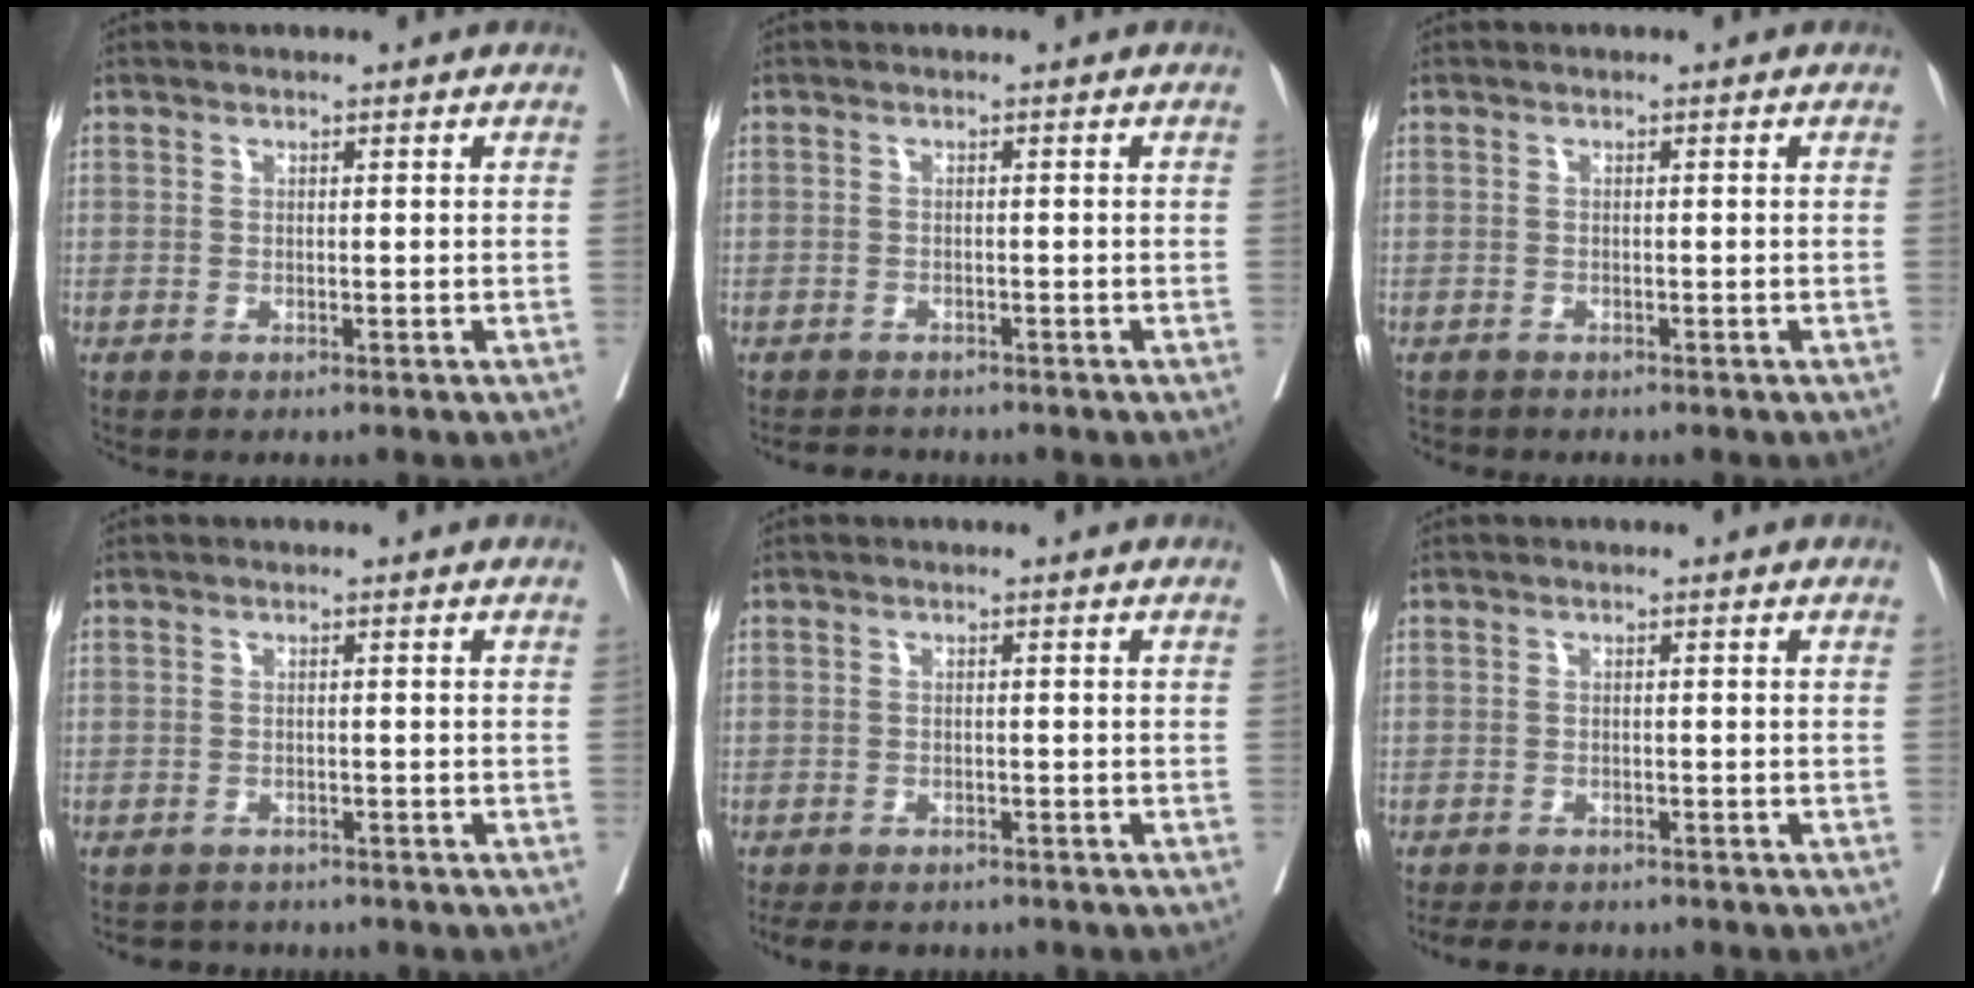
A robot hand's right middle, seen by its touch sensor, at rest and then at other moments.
{"total": 3.3, "force": [-3.1, 1.0, 0.4], "torque": [-0.003, -0.007, -0.049]}
{"total": 1.6, "force": [-1.4, 0.7, 0.1], "torque": [-0.007, -0.003, -0.023]}
{"total": 2.7, "force": [-2.4, 1.1, -0.4], "torque": [0.006, -0.002, -0.040]}
{"total": 7.0, "force": [-6.0, 2.6, 2.5], "torque": [-0.034, -0.006, -0.083]}
{"total": 5.4, "force": [-4.7, 1.8, 1.8], "torque": [-0.023, -0.005, -0.068]}